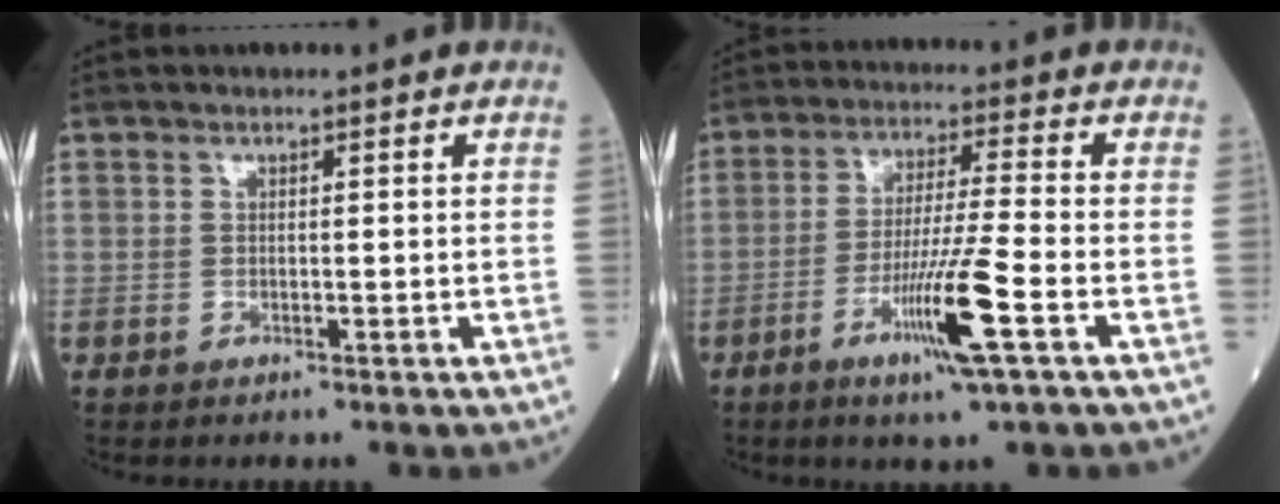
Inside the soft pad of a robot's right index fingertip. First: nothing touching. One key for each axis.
{"total": 10.0, "fx": -4.4, "fy": -0.9, "fz": 9.0, "tx": -0.166, "ty": -0.018, "tz": -0.082}